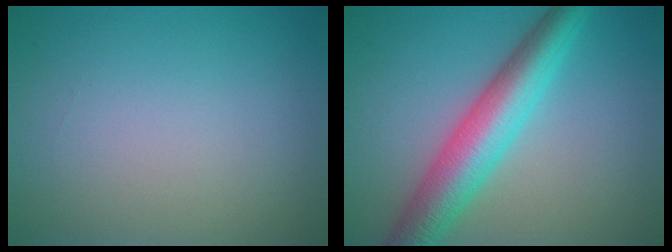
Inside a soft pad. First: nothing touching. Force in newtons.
{"total": 7.1, "press": 7.1, "slide": 0.1}